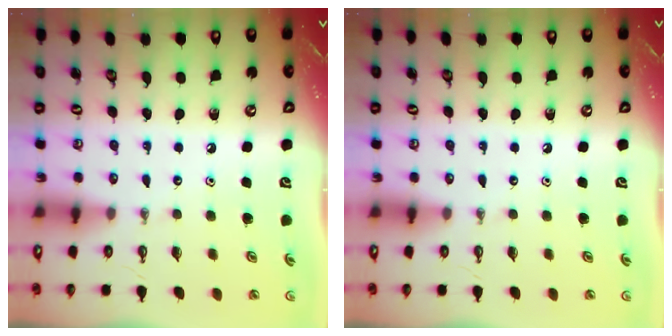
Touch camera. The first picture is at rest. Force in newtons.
{"total": 0.0}